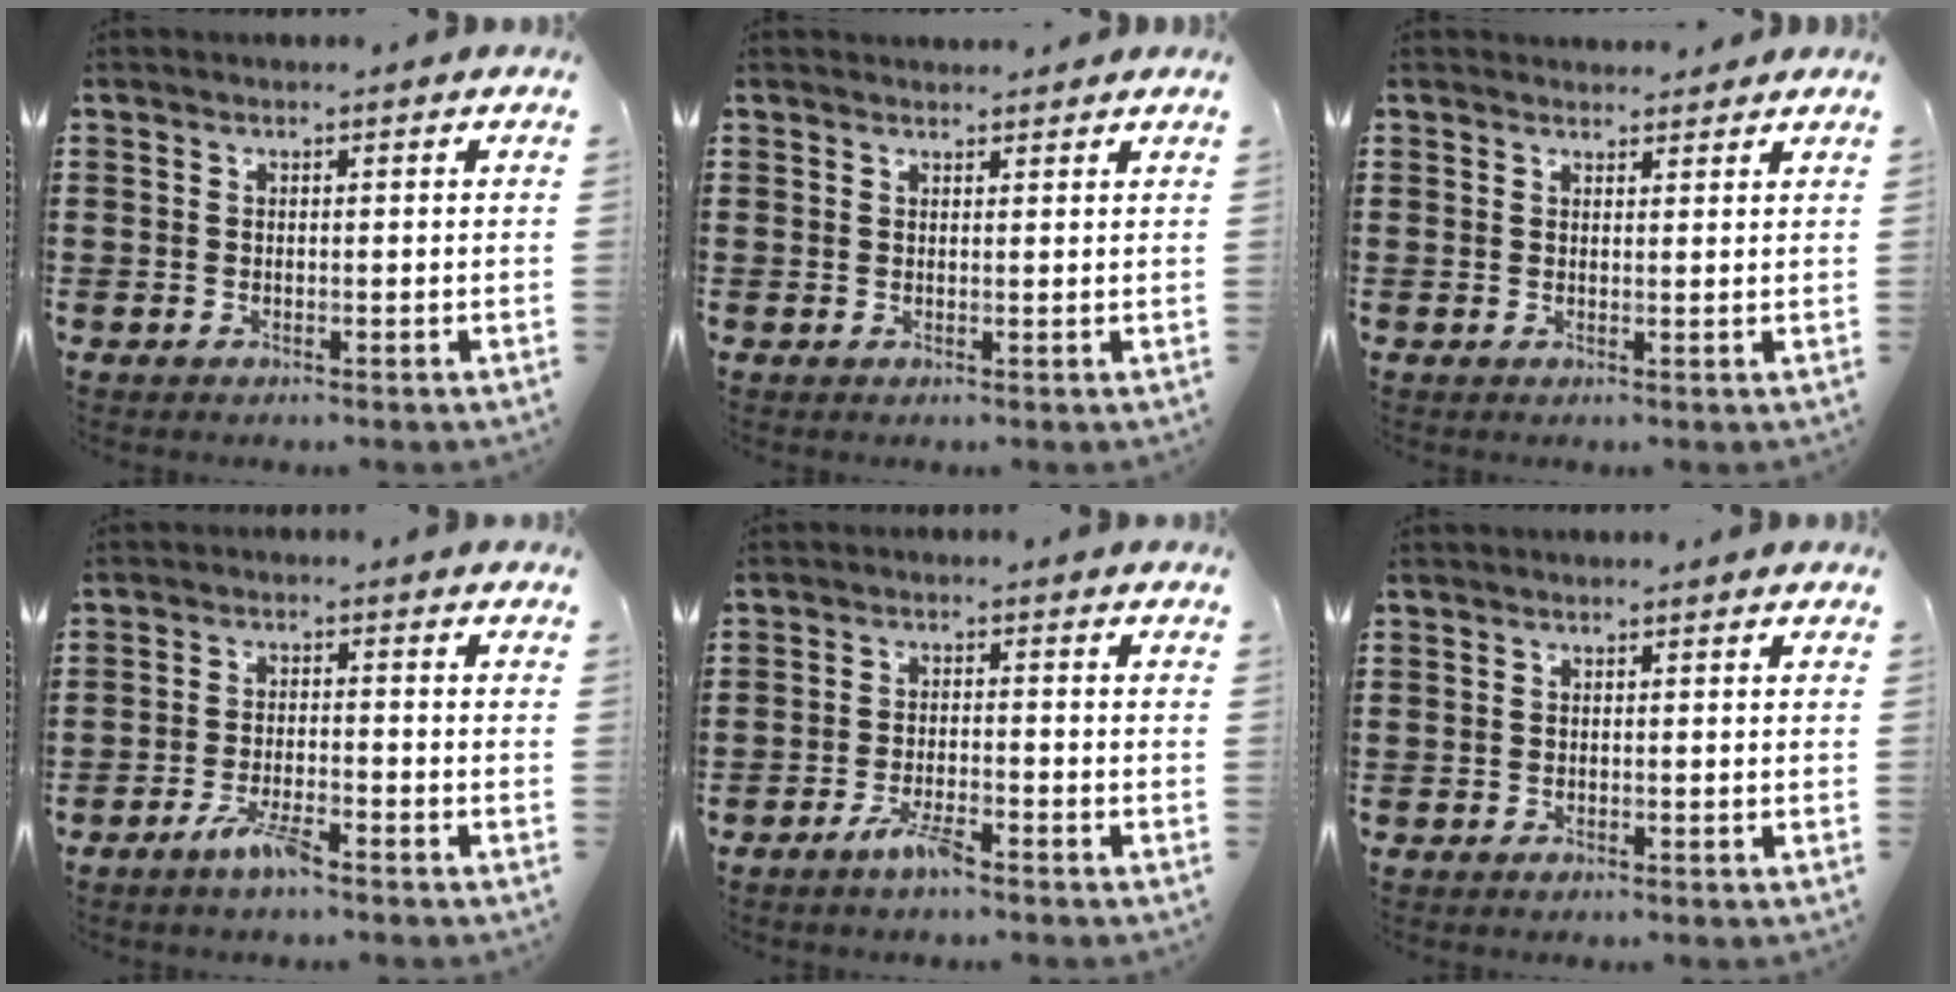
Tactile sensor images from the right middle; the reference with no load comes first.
{"total": 1.3, "force": [1.2, 0.3, 0.0], "torque": [0.005, -0.002, 0.022]}
{"total": 1.8, "force": [1.7, 0.5, 0.0], "torque": [0.003, 0.001, 0.031]}
{"total": 4.3, "force": [-3.1, 0.6, 3.0], "torque": [-0.069, -0.004, -0.061]}
{"total": 3.8, "force": [-2.8, 0.6, 2.6], "torque": [-0.064, -0.003, -0.056]}
{"total": 0.0}